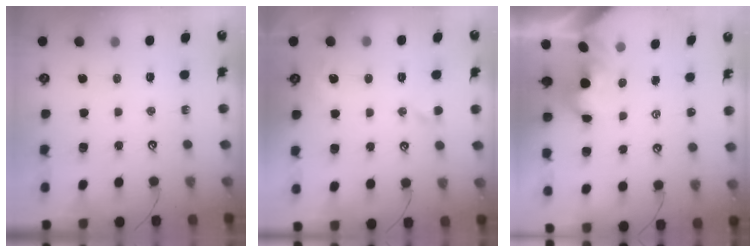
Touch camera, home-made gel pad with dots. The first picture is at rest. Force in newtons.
{"total": 2.7, "press": 2.6, "slide": 0.6}
{"total": 1.8, "press": 1.8, "slide": 0.1}